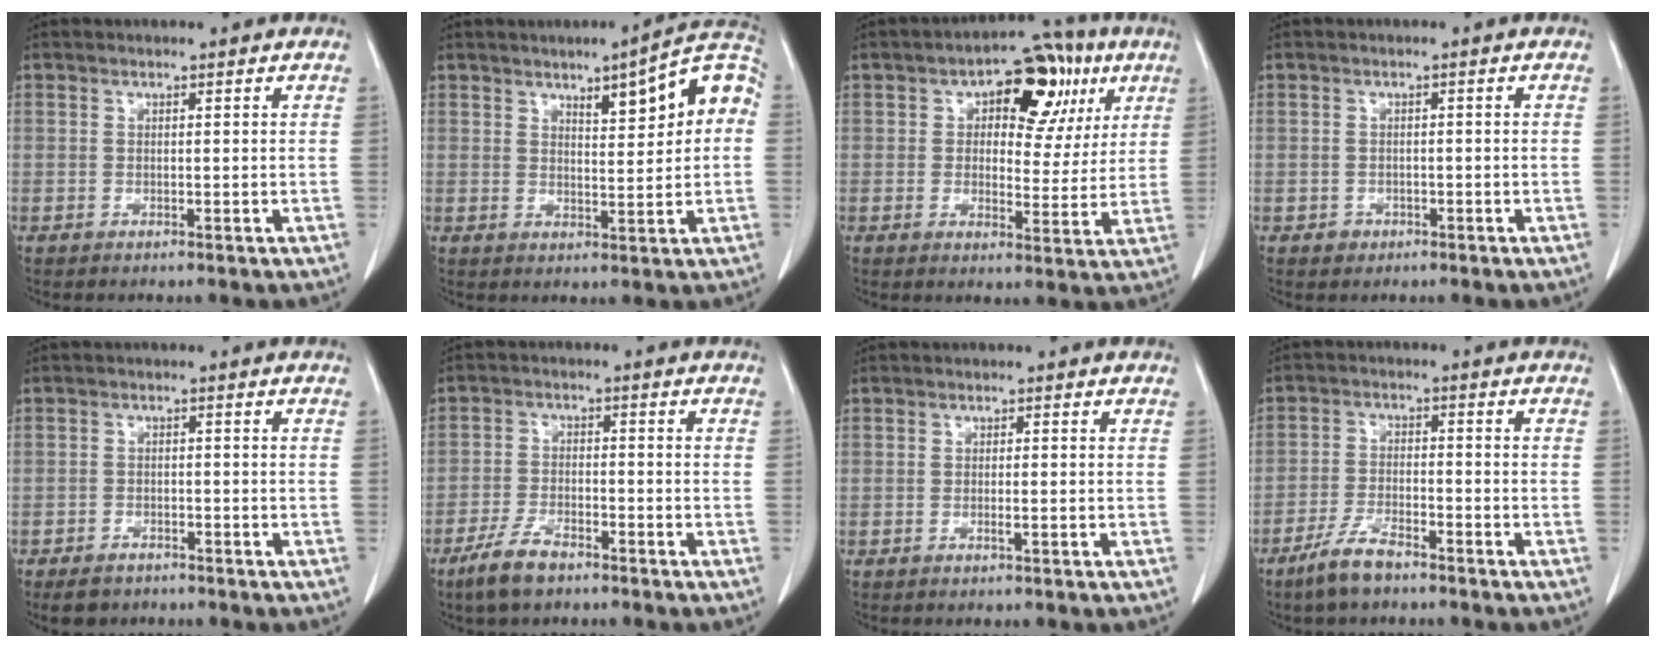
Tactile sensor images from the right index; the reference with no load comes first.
{"total": 10.2, "force": [2.6, 2.3, 9.6], "torque": [-0.128, 0.029, 0.033]}
{"total": 12.3, "force": [4.8, 6.6, 9.3], "torque": [-0.107, 0.032, 0.064]}
{"total": 1.5, "force": [-0.8, 1.3, 0.2], "torque": [0.002, 0.006, -0.012]}
{"total": 3.8, "force": [-3.0, 2.0, 1.3], "torque": [-0.024, -0.001, -0.047]}
{"total": 6.0, "force": [-4.5, 1.9, 3.6], "torque": [-0.080, -0.006, -0.083]}
{"total": 1.2, "force": [-0.4, -0.1, 1.1], "torque": [-0.020, -0.001, -0.008]}
{"total": 6.0, "force": [-4.6, 1.3, 3.5], "torque": [-0.078, -0.007, -0.090]}